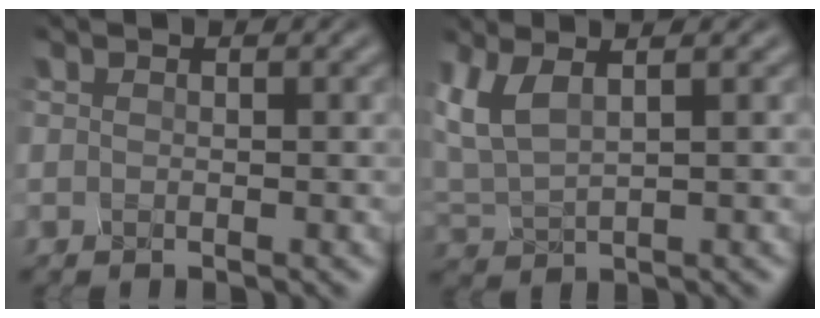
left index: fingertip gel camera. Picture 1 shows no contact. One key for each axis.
{"total": 2.5, "fx": 2.2, "fy": 0.2, "fz": 1.2, "tx": -0.058, "ty": 0.007, "tz": 0.059}